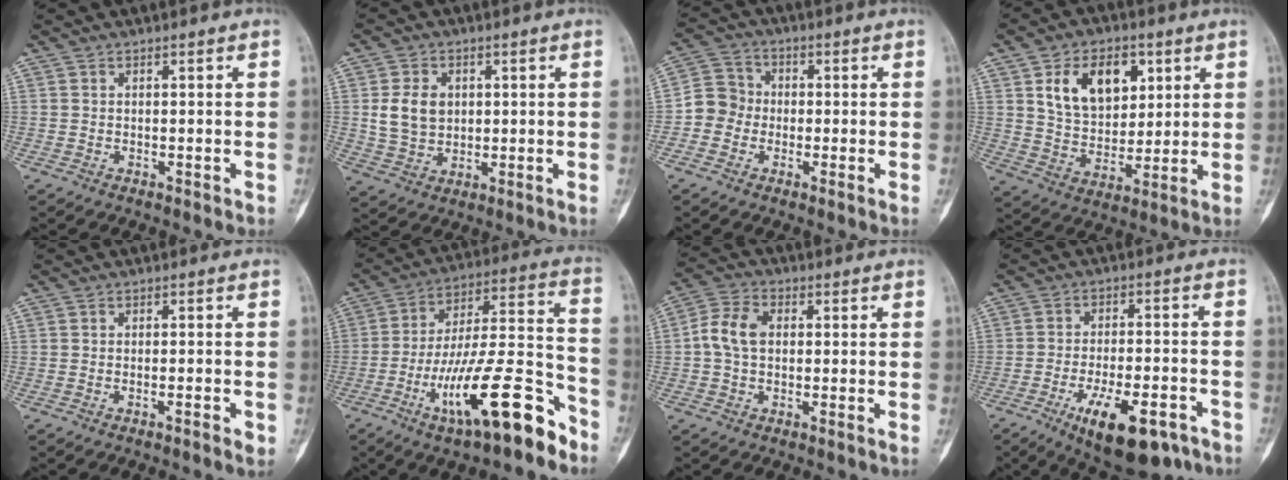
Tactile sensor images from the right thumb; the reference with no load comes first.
{"total": 7.6, "force": [1.3, 5.8, 4.8], "torque": [-0.072, -0.006, 0.031]}
{"total": 5.8, "force": [-1.4, 5.3, 2.0], "torque": [-0.016, 0.019, -0.043]}
{"total": 13.8, "force": [5.2, 9.1, 9.0], "torque": [-0.110, -0.019, 0.098]}
{"total": 1.6, "force": [-0.8, 0.2, 1.4], "torque": [-0.027, 0.002, -0.011]}
{"total": 22.0, "force": [-12.1, 5.6, 17.5], "torque": [-0.291, 0.075, -0.200]}
{"total": 6.6, "force": [0.2, 4.4, 5.0], "torque": [-0.102, 0.018, -0.006]}
{"total": 14.7, "force": [-7.9, 5.6, 11.1], "torque": [-0.165, 0.031, -0.109]}